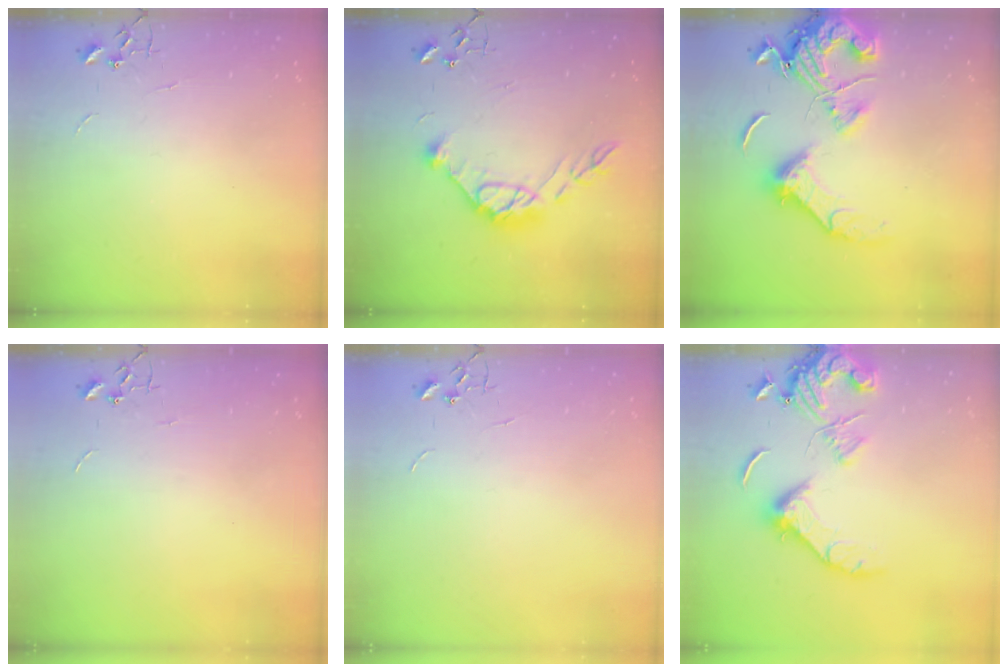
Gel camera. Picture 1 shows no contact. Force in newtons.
{"total": 13.9, "press": 13.9, "slide": 0.9}
{"total": 18.0, "press": 17.7, "slide": 3.3}
{"total": 0.0}
{"total": 0.0}
{"total": 14.5, "press": 14.4, "slide": 2.0}